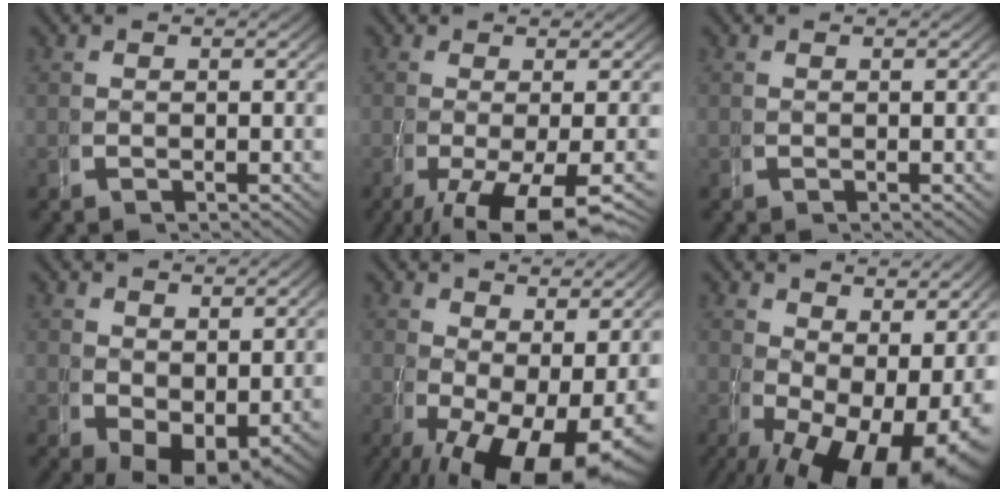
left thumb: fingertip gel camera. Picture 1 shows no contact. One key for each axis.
{"total": 6.7, "fx": -3.1, "fy": 2.5, "fz": 5.4, "tx": -0.101, "ty": -0.028, "tz": -0.026}
{"total": 0.7, "fx": 0.3, "fy": -0.6, "fz": -0.2, "tx": 0.009, "ty": -0.001, "tz": 0.007}
{"total": 4.5, "fx": -0.3, "fy": 3.1, "fz": 3.2, "tx": -0.050, "ty": -0.033, "tz": 0.020}
{"total": 8.9, "fx": -2.0, "fy": 5.1, "fz": 7.0, "tx": -0.103, "ty": -0.048, "tz": -0.001}
{"total": 10.5, "fx": -2.2, "fy": 6.4, "fz": 8.0, "tx": -0.120, "ty": -0.059, "tz": 0.001}